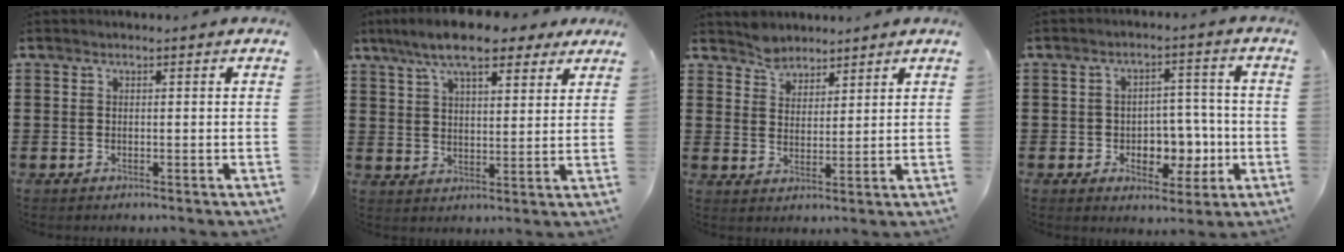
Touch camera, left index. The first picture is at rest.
{"total": 10.0, "force": [7.8, 2.7, 5.7], "torque": [-0.124, -0.005, 0.141]}
{"total": 3.6, "force": [3.3, 1.4, -0.3], "torque": [-0.009, 0.000, 0.066]}
{"total": 5.8, "force": [-1.3, 4.6, 3.4], "torque": [-0.056, 0.007, -0.026]}